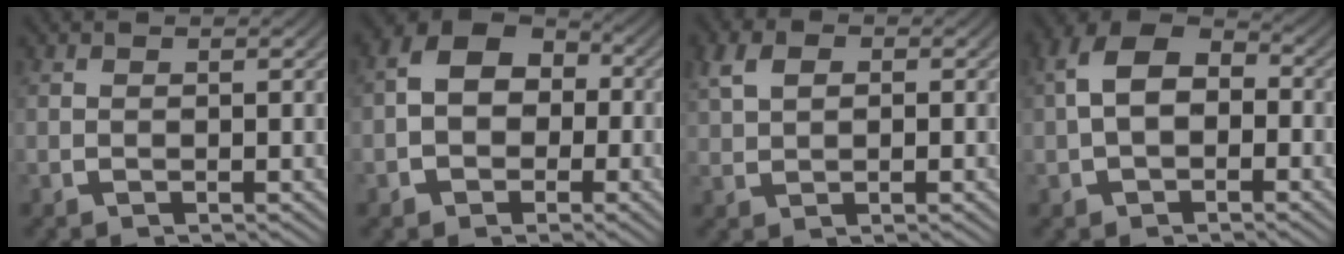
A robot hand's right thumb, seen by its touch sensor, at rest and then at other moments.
{"total": 7.7, "force": [0.6, 5.8, 5.1], "torque": [-0.095, 0.006, 0.006]}
{"total": 3.3, "force": [1.4, 2.2, 2.0], "torque": [-0.044, 0.002, 0.028]}
{"total": 7.5, "force": [1.0, 5.2, 5.3], "torque": [-0.105, -0.002, 0.020]}